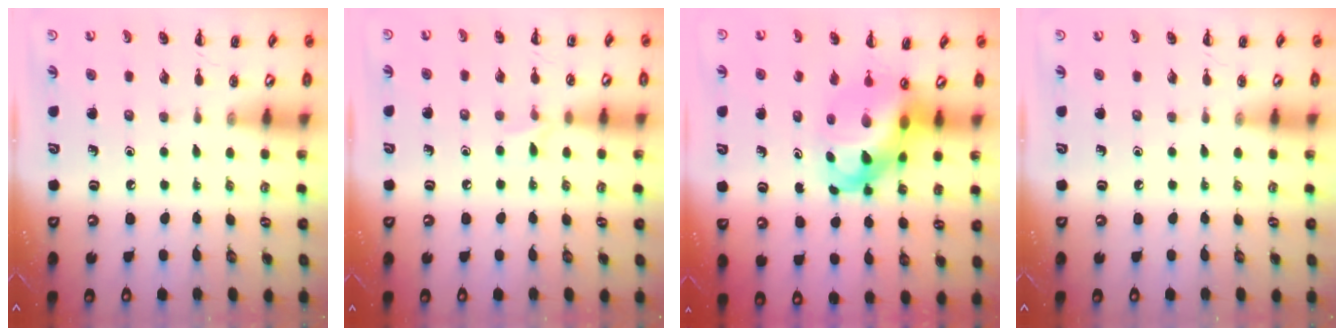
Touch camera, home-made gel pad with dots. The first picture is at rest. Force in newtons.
{"total": 4.5, "press": 4.3, "slide": 1.4}
{"total": 9.5, "press": 9.2, "slide": 2.6}
{"total": 0.0}